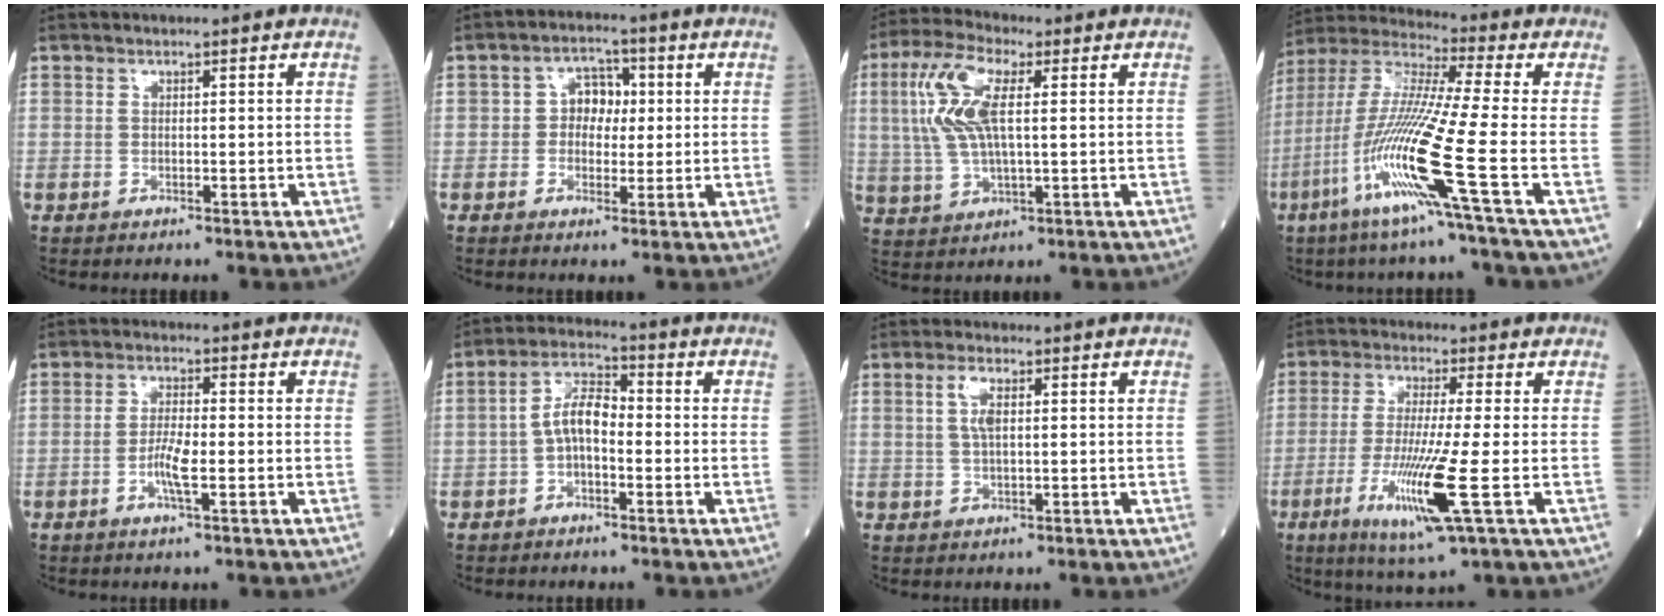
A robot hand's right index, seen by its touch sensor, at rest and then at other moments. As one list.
[{"total": 4.6, "force": [0.4, 3.4, 3.1], "torque": [-0.044, 0.016, 0.004]}, {"total": 10.2, "force": [2.2, 3.1, 9.4], "torque": [-0.221, 0.015, 0.045]}, {"total": 16.1, "force": [-6.3, -1.7, 14.7], "torque": [-0.310, -0.026, -0.132]}, {"total": 4.0, "force": [-1.2, 0.5, 3.8], "torque": [-0.077, -0.003, -0.026]}, {"total": 6.0, "force": [-0.9, 2.6, 5.3], "torque": [-0.104, 0.019, -0.022]}, {"total": 3.1, "force": [0.9, 0.9, 2.9], "torque": [-0.063, 0.004, 0.018]}, {"total": 10.9, "force": [-3.3, -0.6, 10.4], "torque": [-0.213, -0.030, -0.065]}]